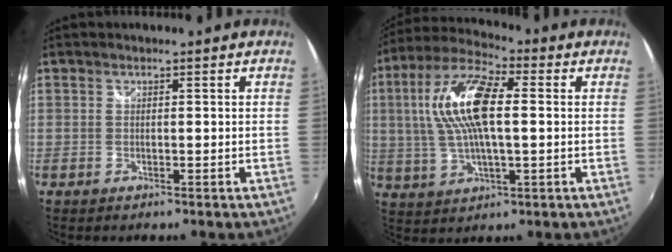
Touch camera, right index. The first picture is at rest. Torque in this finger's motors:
{"motor_torque": [0.90, -0.08, 0.95, 0.21]}